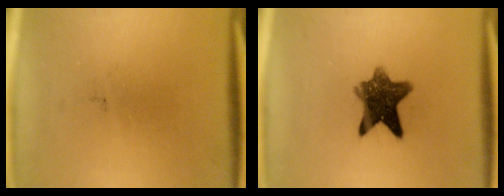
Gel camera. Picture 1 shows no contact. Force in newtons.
{"total": 9.3}